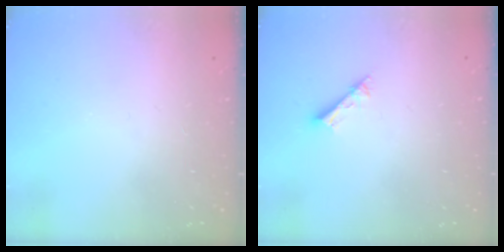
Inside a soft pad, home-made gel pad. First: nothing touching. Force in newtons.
{"total": 2.6, "press": 2.6, "slide": 0.1}